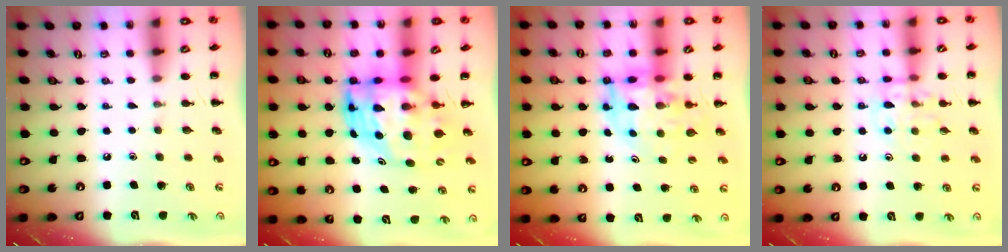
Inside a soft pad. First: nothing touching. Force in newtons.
{"total": 9.1, "press": 8.9, "slide": 2.1}
{"total": 9.8, "press": 9.3, "slide": 3.1}
{"total": 11.0, "press": 10.9, "slide": 1.4}